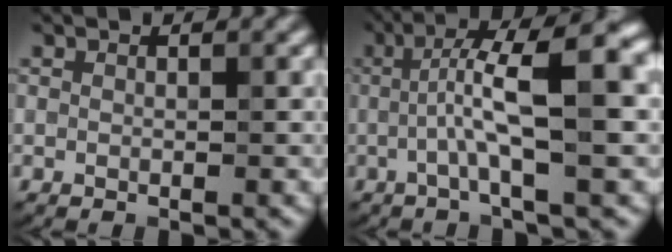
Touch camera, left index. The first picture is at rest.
{"total": 8.8, "force": [0.0, 1.9, 8.6], "torque": [-0.129, 0.022, -0.007]}